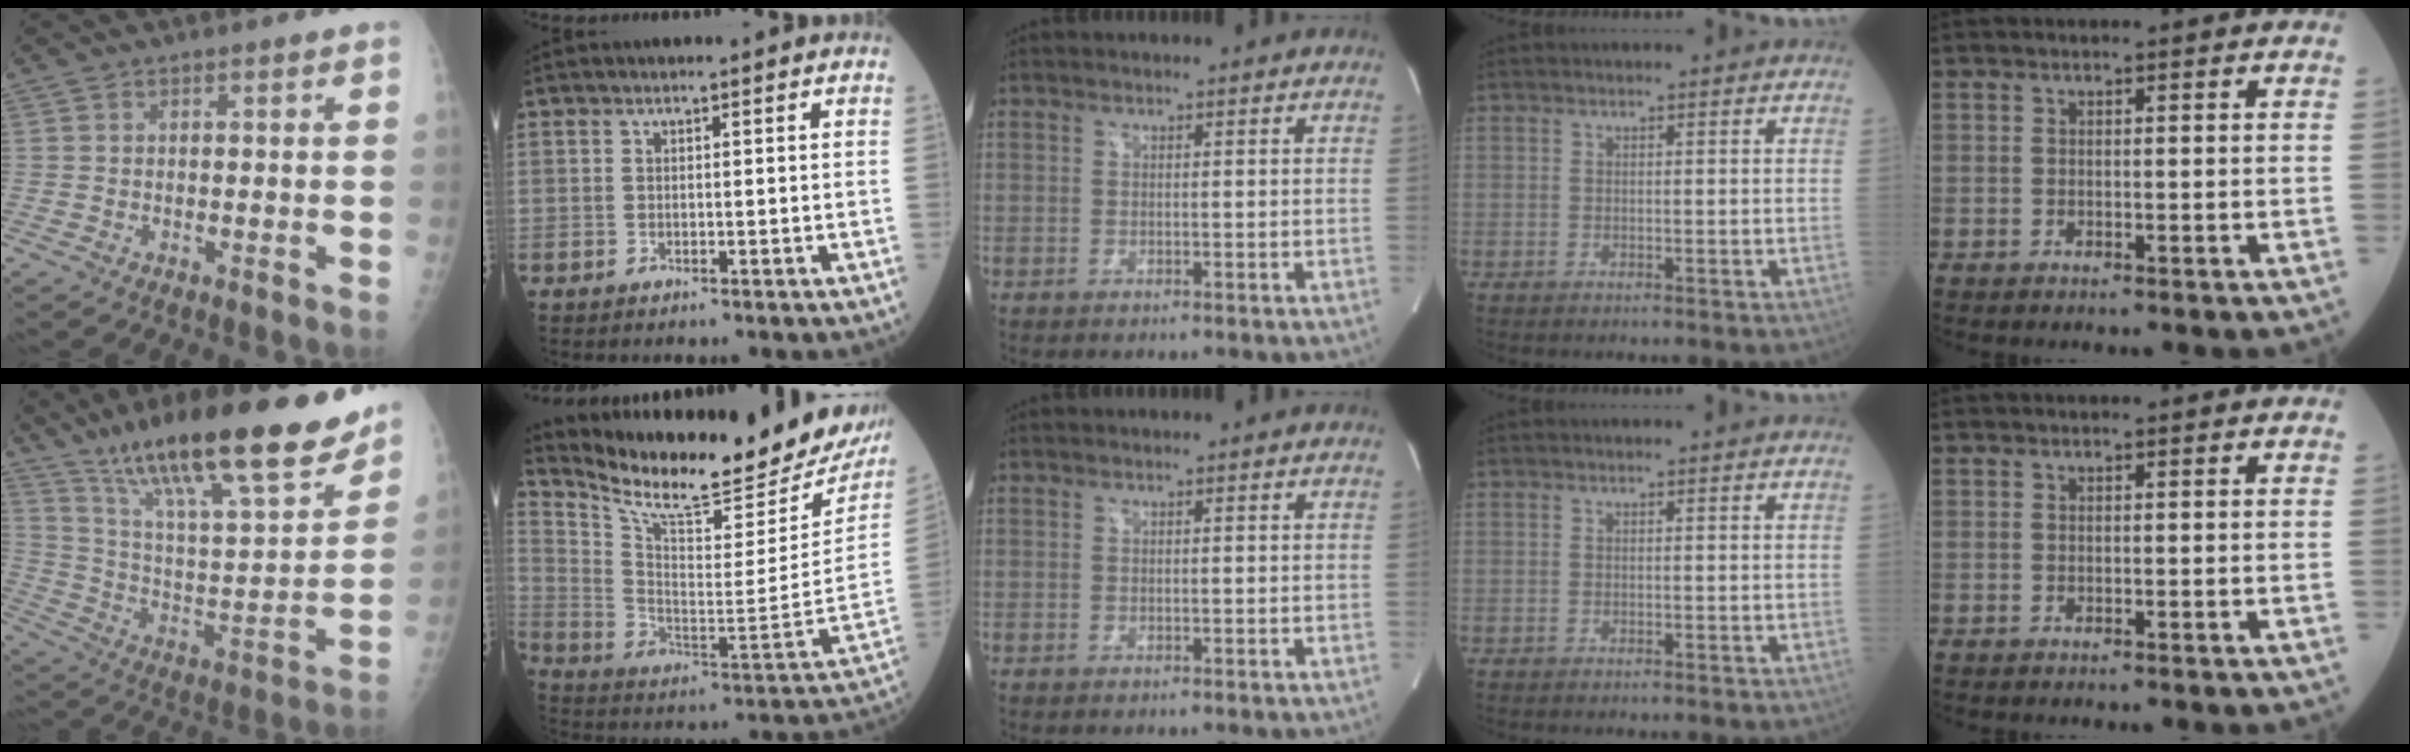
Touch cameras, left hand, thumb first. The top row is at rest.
{"thumb": {"total": 27.4, "force": [19.4, 5.9, 18.5], "torque": [-0.275, -0.068, 0.324]}, "index": {"total": 24.1, "force": [21.8, 3.8, 9.6], "torque": [-0.176, -0.079, 0.315]}}